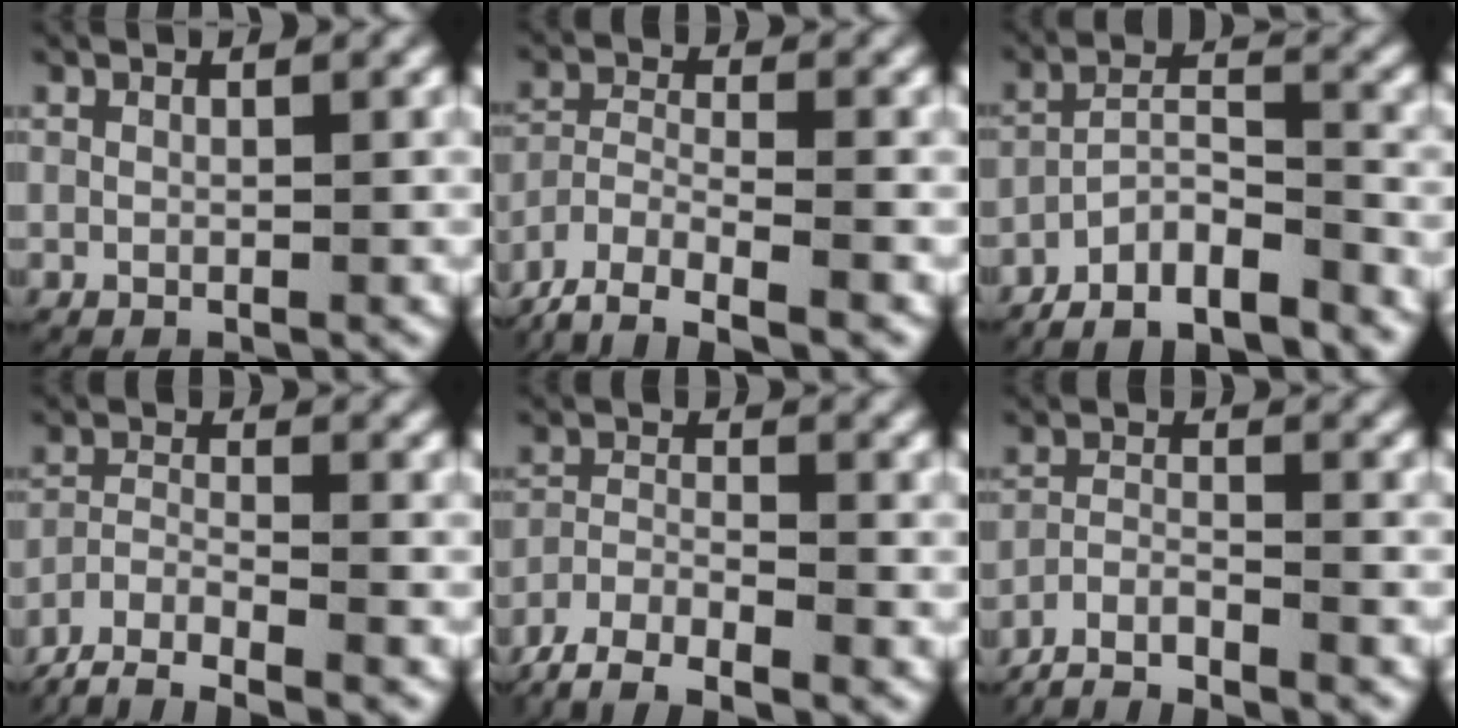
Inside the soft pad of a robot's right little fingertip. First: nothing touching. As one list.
[{"total": 7.4, "force": [-4.8, 4.3, 3.6], "torque": [-0.081, -0.024, -0.075]}, {"total": 10.9, "force": [-8.9, 5.1, 3.7], "torque": [-0.062, -0.023, -0.144]}, {"total": 8.7, "force": [-7.4, 3.8, 2.5], "torque": [-0.048, -0.022, -0.121]}, {"total": 7.3, "force": [-5.7, 3.6, 2.7], "torque": [-0.053, -0.019, -0.092]}, {"total": 7.8, "force": [-7.2, 2.5, 1.7], "torque": [-0.025, -0.018, -0.117]}]